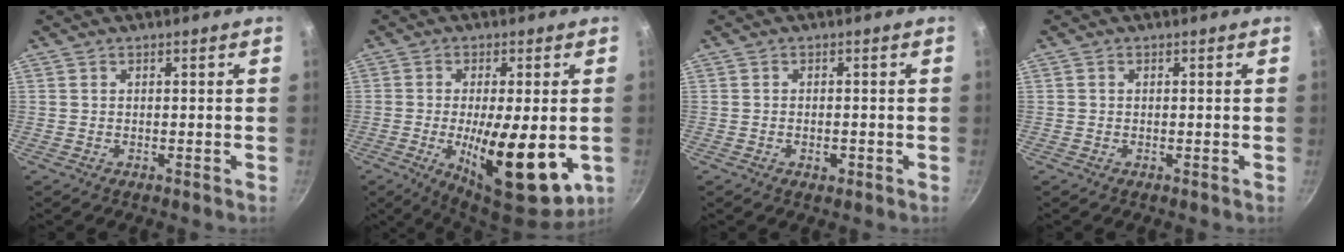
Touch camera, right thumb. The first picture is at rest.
{"total": 16.8, "force": [-3.2, 5.7, 15.5], "torque": [-0.226, -0.005, -0.040]}
{"total": 2.0, "force": [-0.8, 1.2, 1.4], "torque": [-0.022, 0.003, -0.012]}
{"total": 0.0}